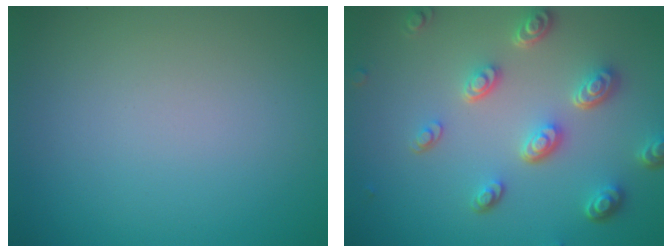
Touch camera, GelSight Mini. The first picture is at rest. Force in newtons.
{"total": 5.0, "press": 3.7, "slide": 3.3}